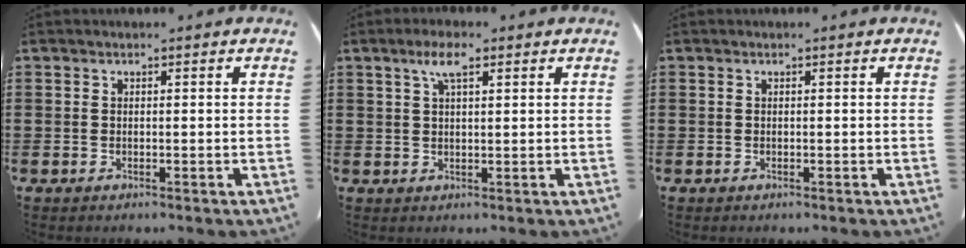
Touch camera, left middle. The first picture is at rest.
{"total": 4.1, "force": [2.3, 1.2, 3.3], "torque": [-0.072, 0.007, 0.038]}
{"total": 0.0}